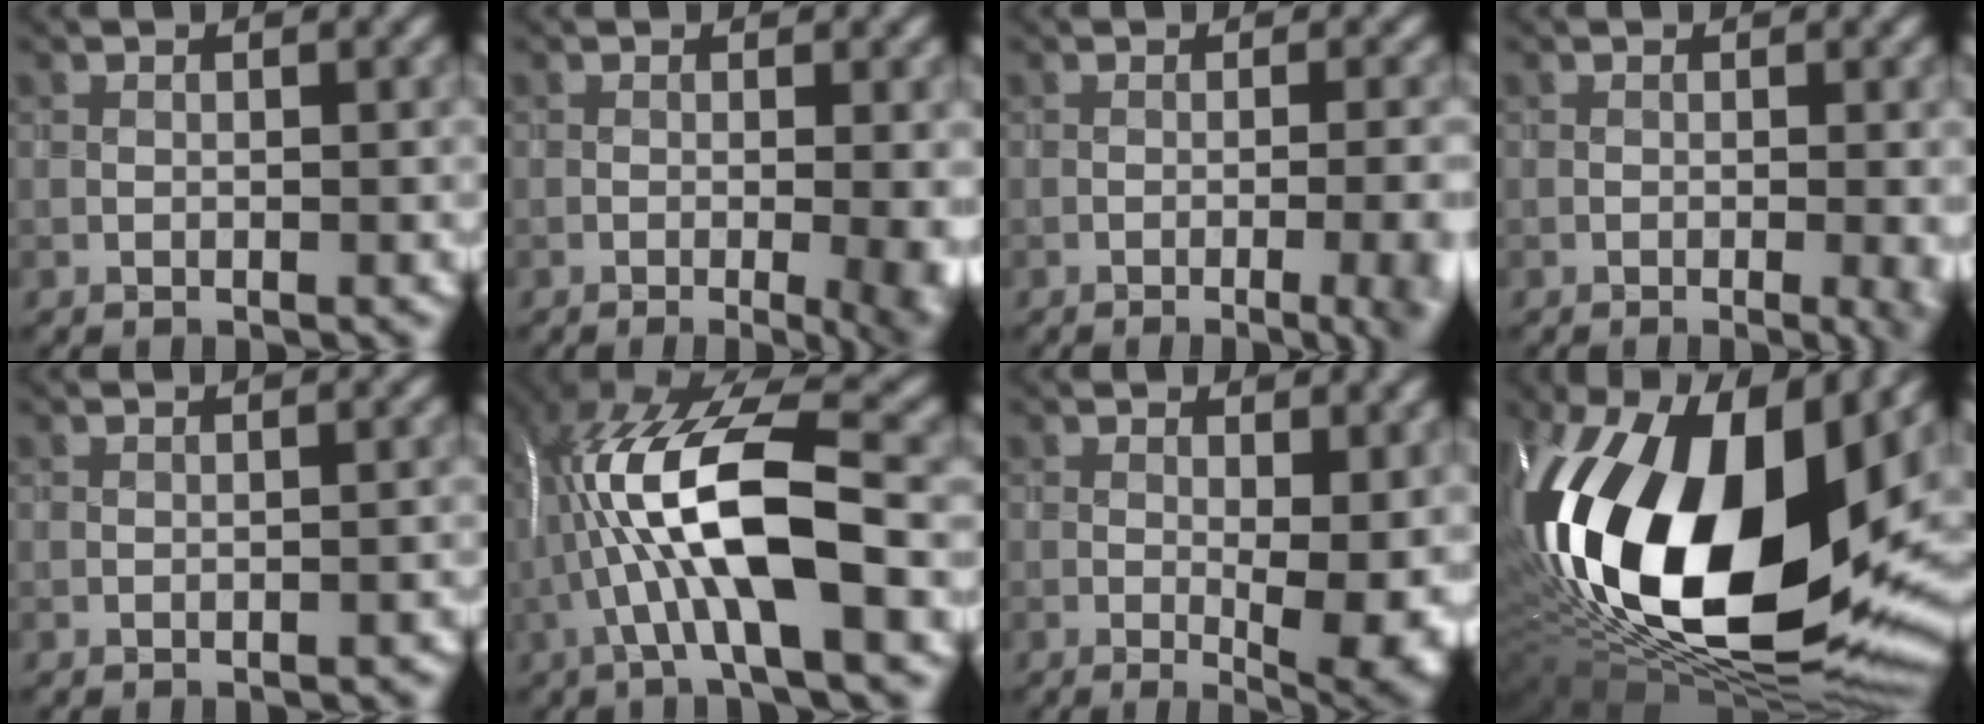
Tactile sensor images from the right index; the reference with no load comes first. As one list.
[{"total": 6.9, "force": [-1.5, 3.1, 6.0], "torque": [-0.036, -0.002, -0.008]}, {"total": 9.2, "force": [-4.2, 4.0, 7.1], "torque": [-0.045, -0.006, -0.031]}, {"total": 2.9, "force": [-0.8, 0.9, 2.6], "torque": [-0.036, -0.009, -0.004]}, {"total": 1.0, "force": [-0.8, 0.5, 0.4], "torque": [-0.010, 0.001, -0.006]}, {"total": 12.1, "force": [-1.0, 3.7, 11.4], "torque": [-0.230, 0.017, -0.020]}, {"total": 6.5, "force": [-0.5, 2.6, 6.0], "torque": [-0.087, -0.017, -0.002]}, {"total": 19.4, "force": [2.3, 10.3, 16.3], "torque": [-0.312, -0.014, 0.029]}]